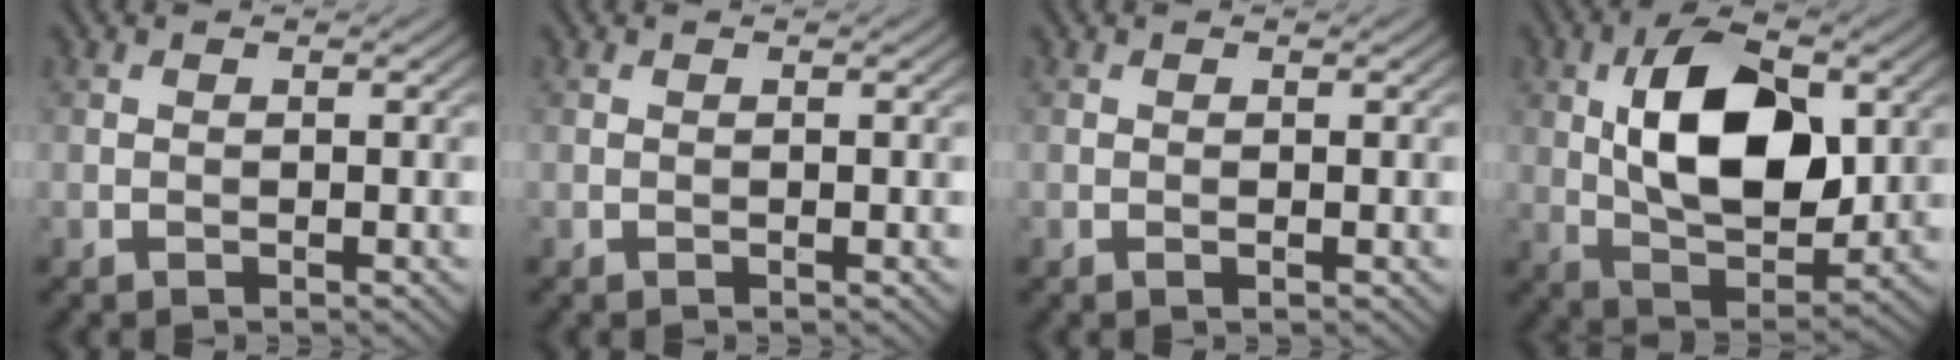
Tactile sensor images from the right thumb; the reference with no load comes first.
{"total": 0.0}
{"total": 0.5, "force": [-0.1, 0.1, 0.5], "torque": [-0.011, -0.003, -0.003]}
{"total": 13.0, "force": [2.5, 7.1, 10.6], "torque": [-0.190, 0.003, 0.048]}